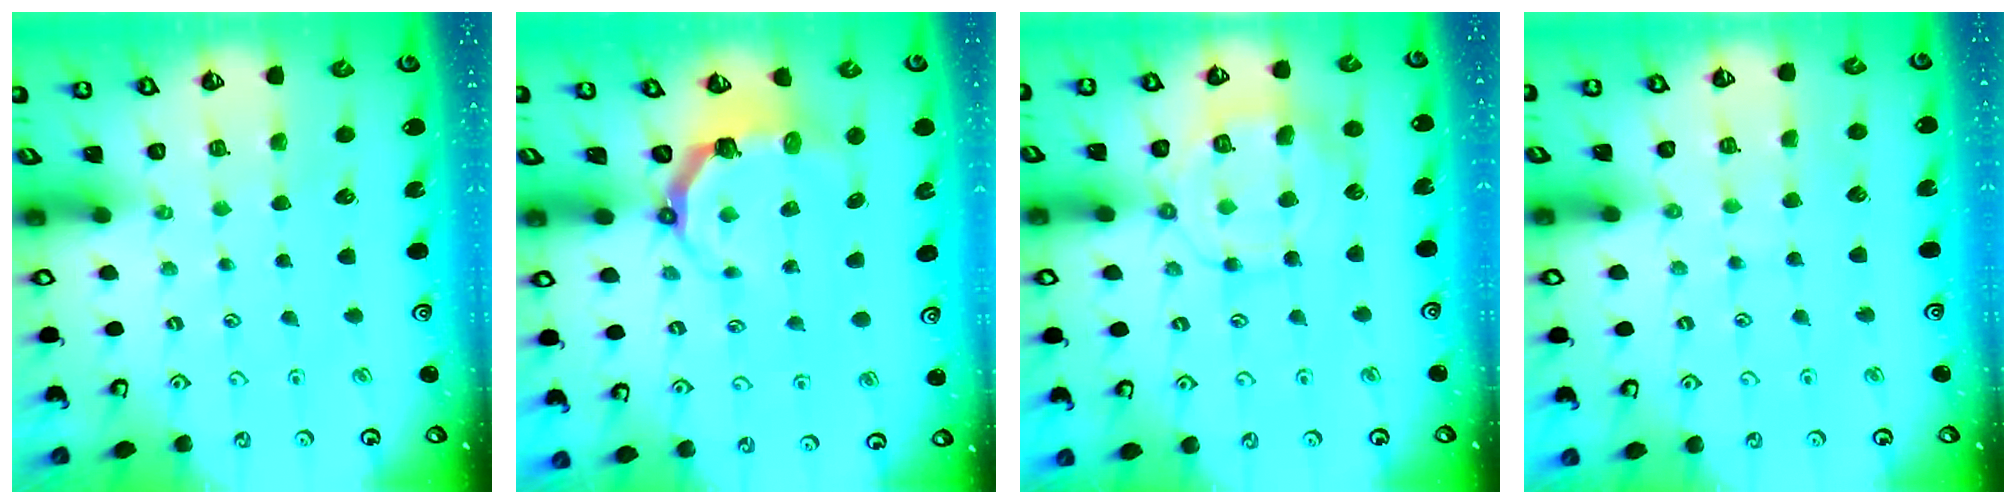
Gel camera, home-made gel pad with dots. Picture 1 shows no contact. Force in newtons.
{"total": 6.1, "press": 4.5, "slide": 4.2}
{"total": 12.5, "press": 12.4, "slide": 1.3}
{"total": 5.1, "press": 5.1, "slide": 0.6}